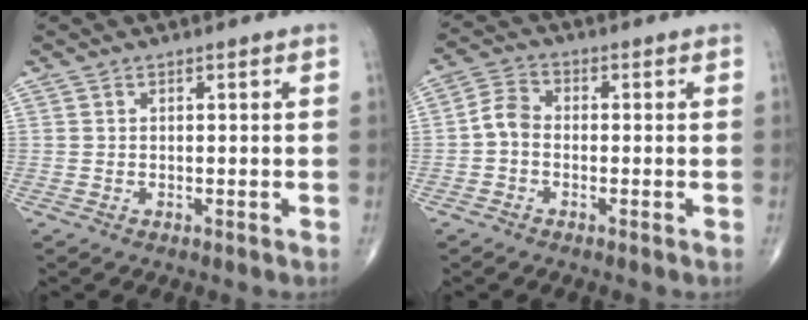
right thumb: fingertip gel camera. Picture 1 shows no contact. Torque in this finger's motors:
{"motor_torque": [-0.30, 0.08, 0.10, -0.07, 0.02]}